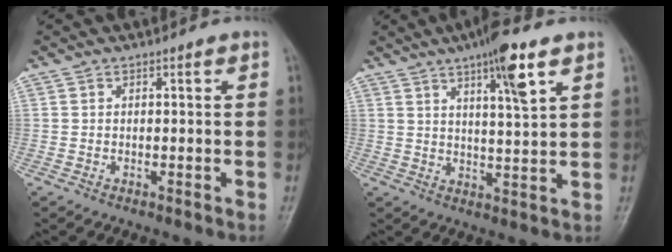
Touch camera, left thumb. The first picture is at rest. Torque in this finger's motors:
{"motor_torque": [1.50, 1.34, 1.14, -0.76, 0.24]}